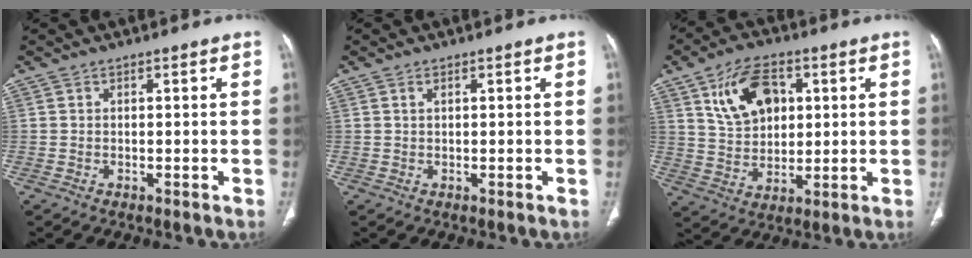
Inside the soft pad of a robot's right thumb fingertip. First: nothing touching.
{"total": 0.7, "force": [0.4, 0.3, 0.5], "torque": [-0.012, 0.001, 0.007]}
{"total": 12.2, "force": [4.3, 8.0, 8.2], "torque": [-0.115, -0.008, 0.083]}